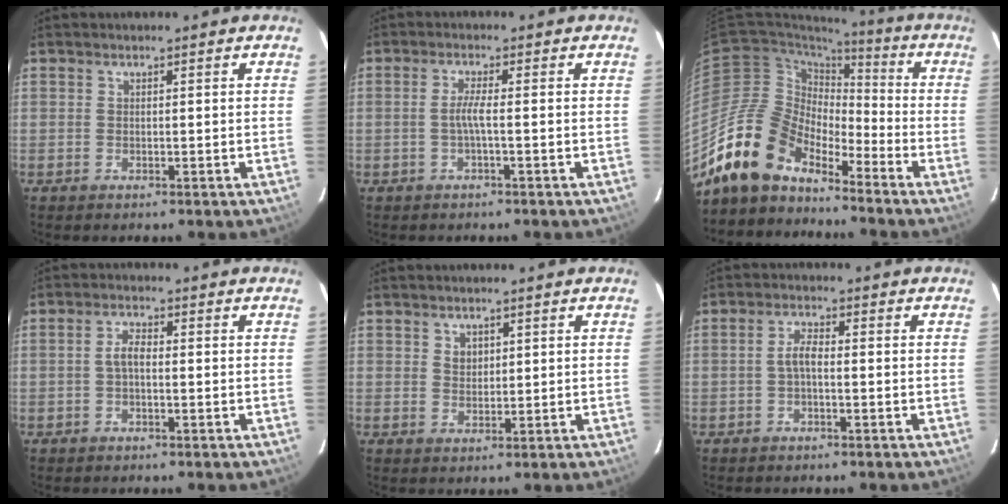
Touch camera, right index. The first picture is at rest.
{"total": 2.3, "force": [-0.7, -0.4, 2.2], "torque": [-0.045, 0.000, -0.014]}
{"total": 15.1, "force": [-13.1, 6.3, 4.3], "torque": [-0.089, 0.014, -0.247]}
{"total": 2.5, "force": [-0.4, 1.1, 2.2], "torque": [-0.047, 0.009, -0.007]}
{"total": 2.2, "force": [1.1, 1.7, 0.8], "torque": [-0.008, 0.004, 0.021]}
{"total": 2.6, "force": [-0.7, 0.9, 2.4], "torque": [-0.051, 0.009, -0.014]}